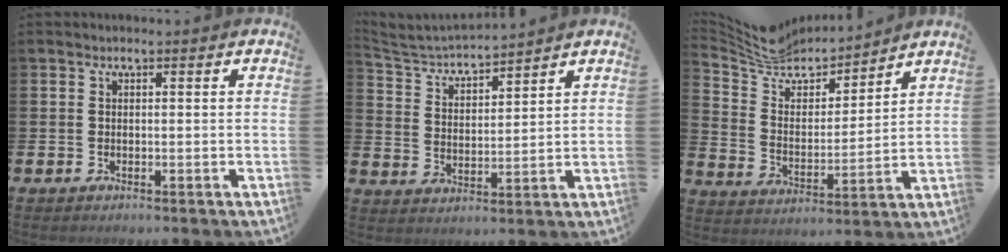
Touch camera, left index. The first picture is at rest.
{"total": 4.3, "force": [4.3, 0.5, 0.4], "torque": [-0.030, -0.034, 0.071]}
{"total": 8.1, "force": [7.6, 2.5, 1.0], "torque": [-0.068, -0.057, 0.138]}